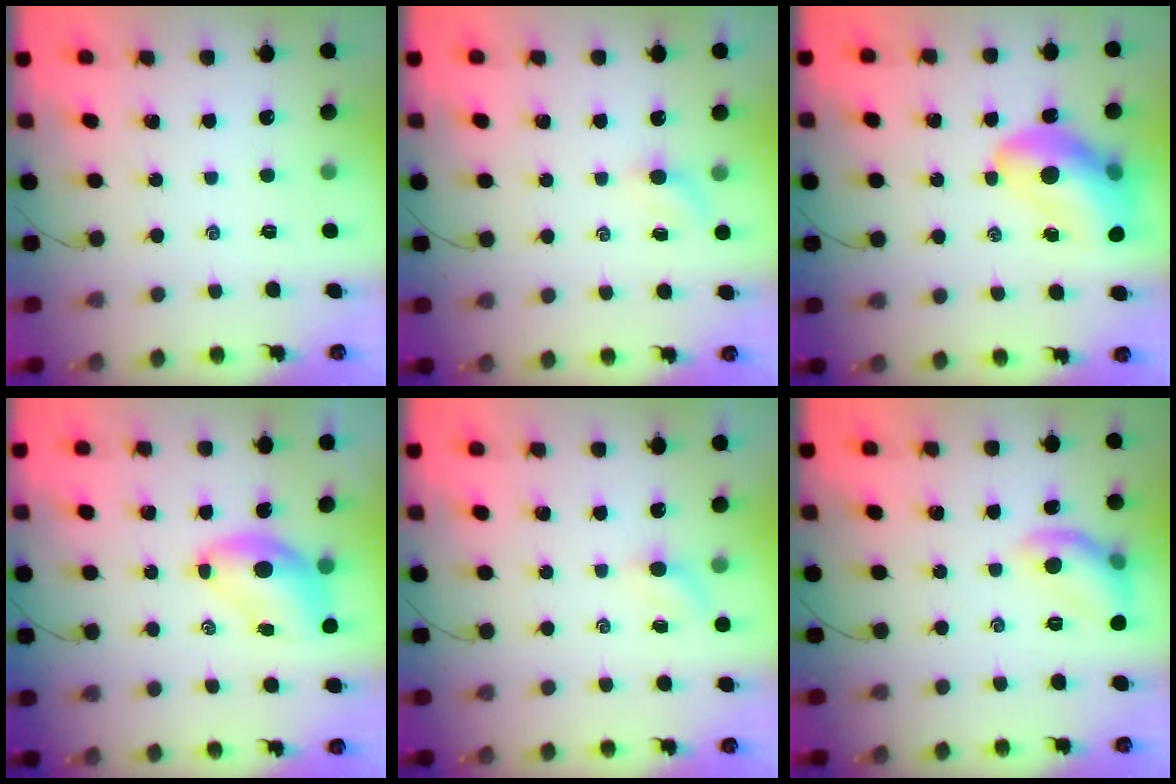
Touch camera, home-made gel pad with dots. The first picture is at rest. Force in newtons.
{"total": 2.2, "press": 2.1, "slide": 0.8}
{"total": 14.5, "press": 13.9, "slide": 4.1}
{"total": 7.8, "press": 7.5, "slide": 1.8}
{"total": 2.2, "press": 2.1, "slide": 0.8}
{"total": 9.4, "press": 9.3, "slide": 1.3}